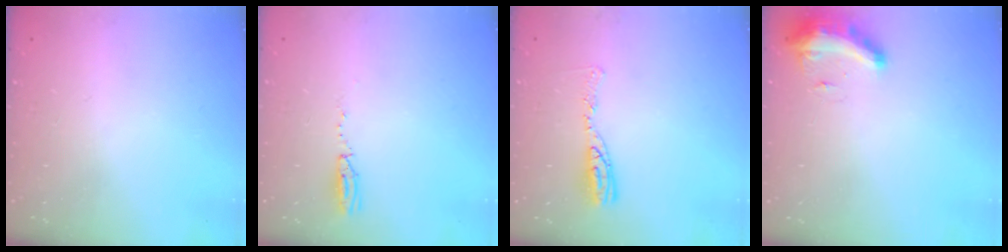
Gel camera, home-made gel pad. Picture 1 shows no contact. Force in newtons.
{"total": 3.3, "press": 2.7, "slide": 1.9}
{"total": 8.4, "press": 8.4, "slide": 0.9}
{"total": 9.0, "press": 9.0, "slide": 0.9}